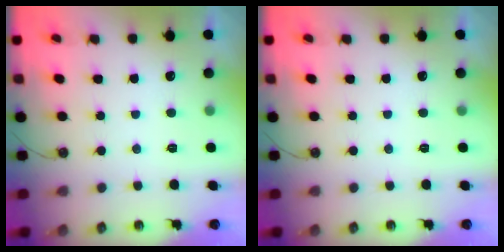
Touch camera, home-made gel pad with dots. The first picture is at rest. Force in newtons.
{"total": 0.0}